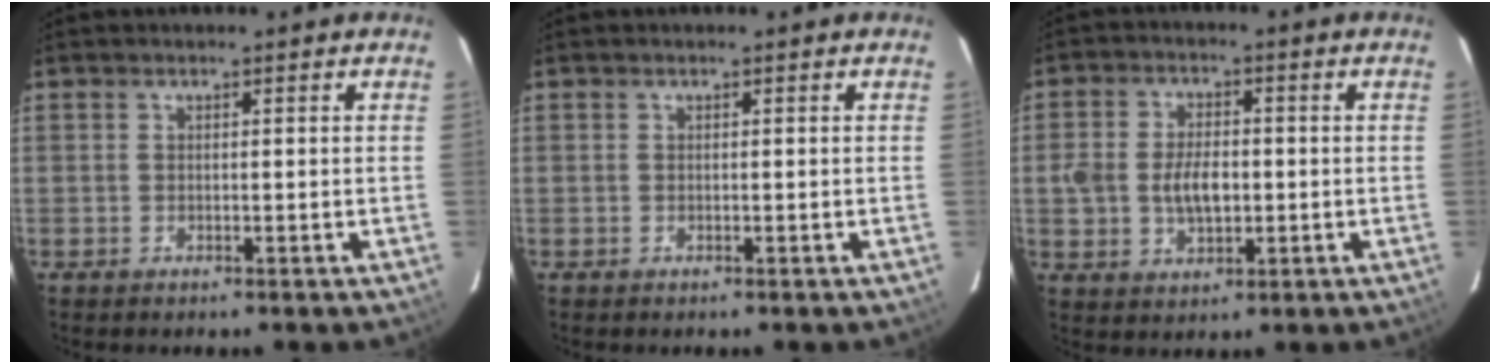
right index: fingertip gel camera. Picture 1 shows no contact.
{"total": 0.0}
{"total": 7.4, "force": [-0.7, 4.5, 5.8], "torque": [-0.116, 0.006, -0.010]}